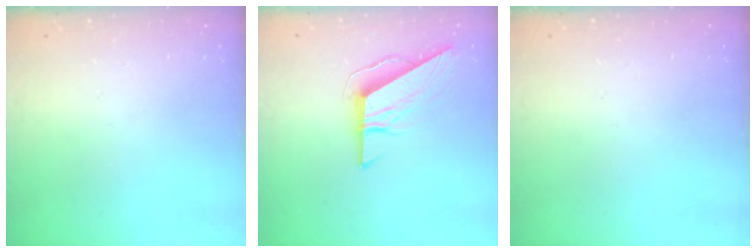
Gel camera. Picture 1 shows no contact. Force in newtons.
{"total": 8.8, "press": 8.8, "slide": 0.4}
{"total": 0.0}